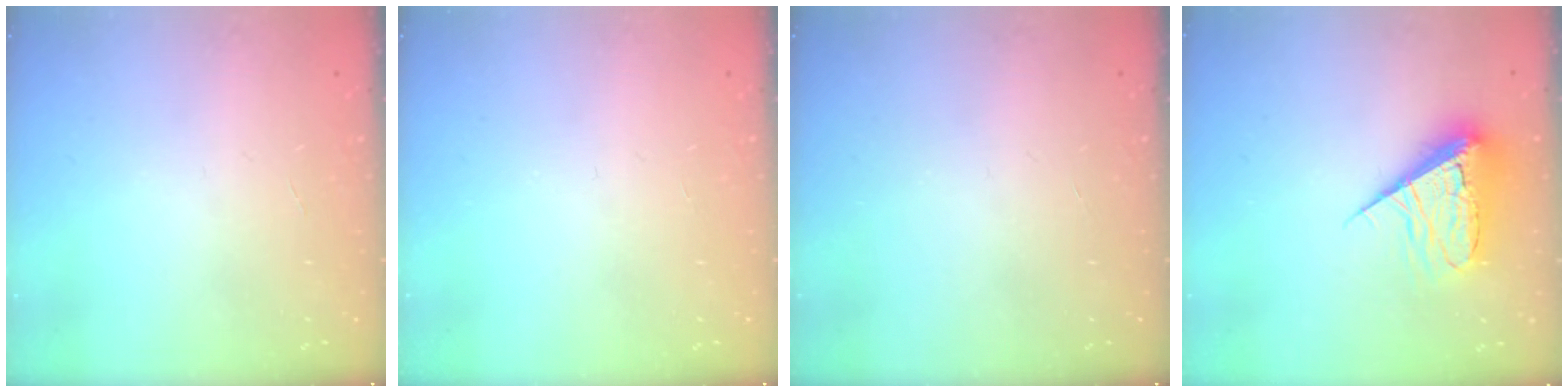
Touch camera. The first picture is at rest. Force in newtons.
{"total": 0.0}
{"total": 0.0}
{"total": 11.4, "press": 11.3, "slide": 1.4}